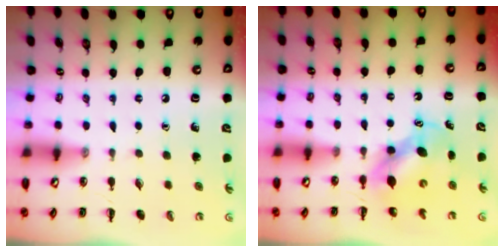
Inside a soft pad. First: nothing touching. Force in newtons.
{"total": 6.7, "press": 6.7, "slide": 0.7}